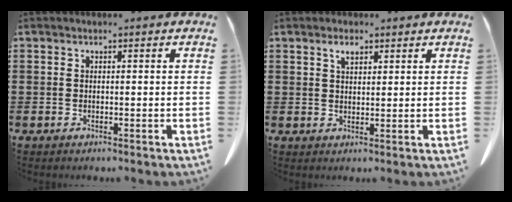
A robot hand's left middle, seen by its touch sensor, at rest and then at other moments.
{"total": 2.3, "force": [1.6, 0.9, 1.4], "torque": [-0.023, 0.000, 0.028]}